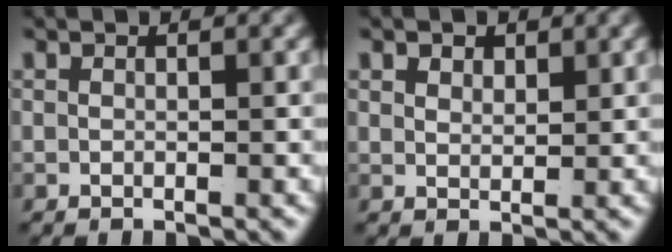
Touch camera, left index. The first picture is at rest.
{"total": 1.3, "force": [1.1, 0.3, 0.7], "torque": [-0.011, -0.013, 0.031]}